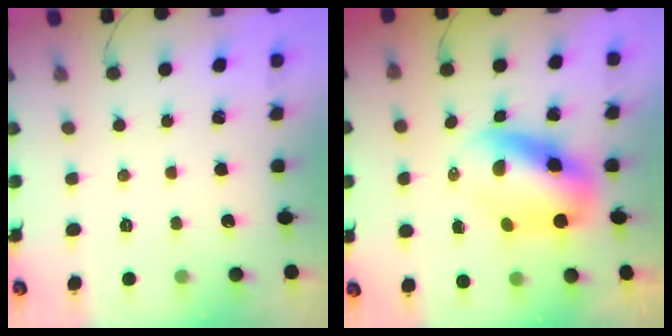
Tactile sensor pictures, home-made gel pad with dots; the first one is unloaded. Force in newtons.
{"total": 7.6, "press": 7.3, "slide": 2.3}